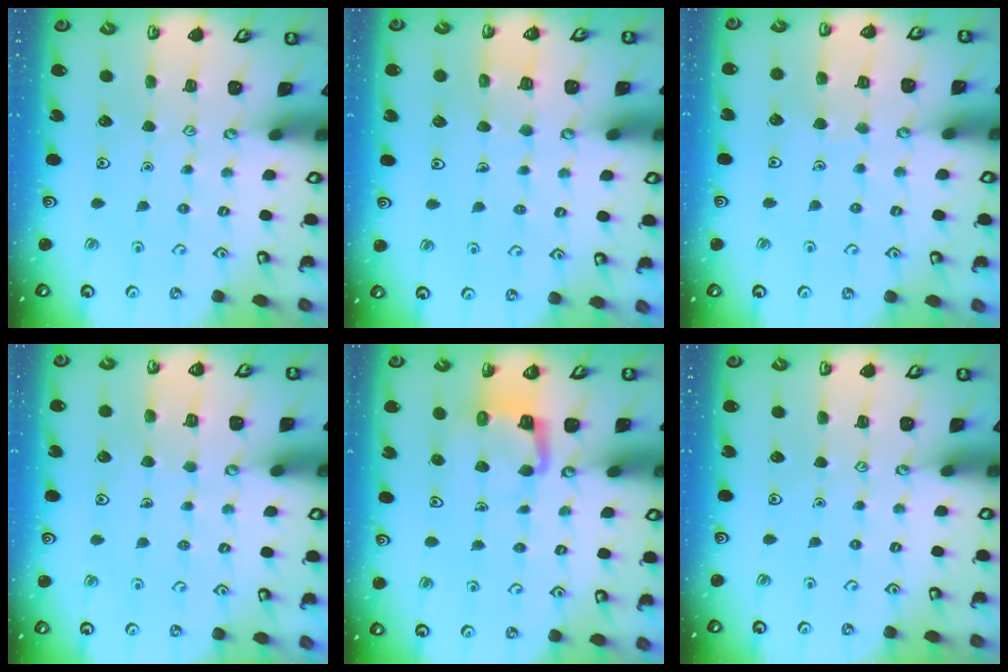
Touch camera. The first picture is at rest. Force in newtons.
{"total": 4.4, "press": 4.4, "slide": 0.4}
{"total": 3.5, "press": 3.5, "slide": 0.2}
{"total": 4.9, "press": 4.9, "slide": 0.3}
{"total": 4.5, "press": 4.5, "slide": 0.1}
{"total": 0.0}